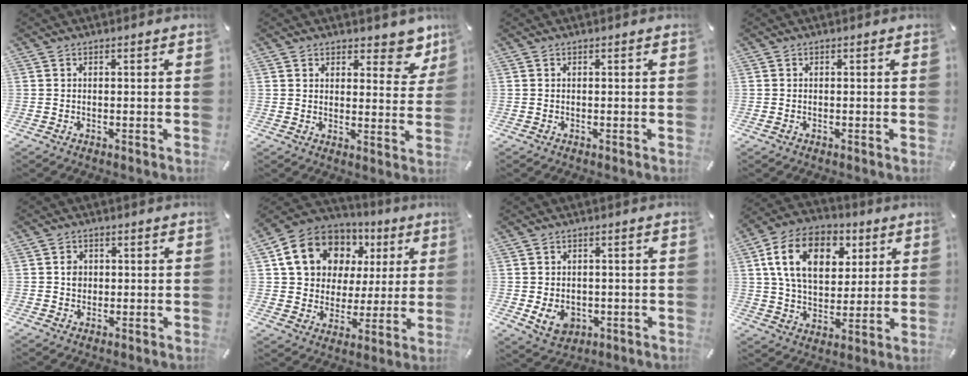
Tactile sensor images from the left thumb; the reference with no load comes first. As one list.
[{"total": 7.2, "force": [5.7, 3.7, 2.5], "torque": [-0.012, -0.041, 0.097]}, {"total": 0.0}, {"total": 0.5, "force": [-0.3, 0.3, 0.3], "torque": [-0.006, 0.000, -0.006]}, {"total": 2.8, "force": [0.1, 2.5, 1.2], "torque": [-0.017, 0.002, -0.001]}, {"total": 15.6, "force": [6.4, 12.8, 6.2], "torque": [-0.118, -0.016, 0.127]}, {"total": 6.2, "force": [-1.2, 5.1, 3.3], "torque": [-0.062, 0.002, -0.019]}, {"total": 16.6, "force": [6.0, 11.5, 10.3], "torque": [-0.177, -0.003, 0.109]}]